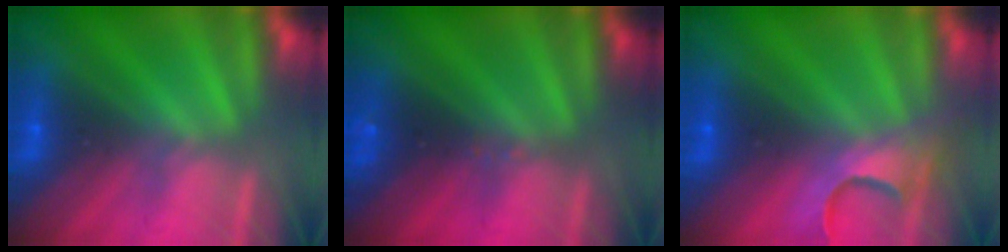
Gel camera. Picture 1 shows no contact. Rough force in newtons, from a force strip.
{"total": 2.4}
{"total": 4.7}